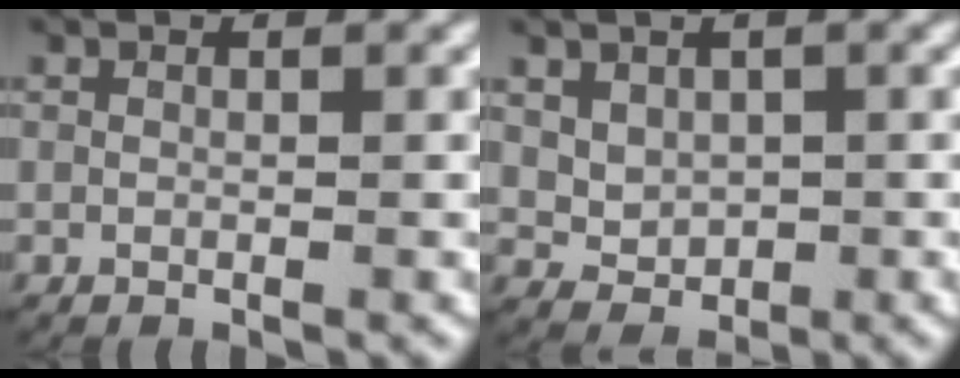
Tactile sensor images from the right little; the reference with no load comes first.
{"total": 2.7, "force": [0.4, 2.3, 1.4], "torque": [-0.031, -0.014, 0.021]}